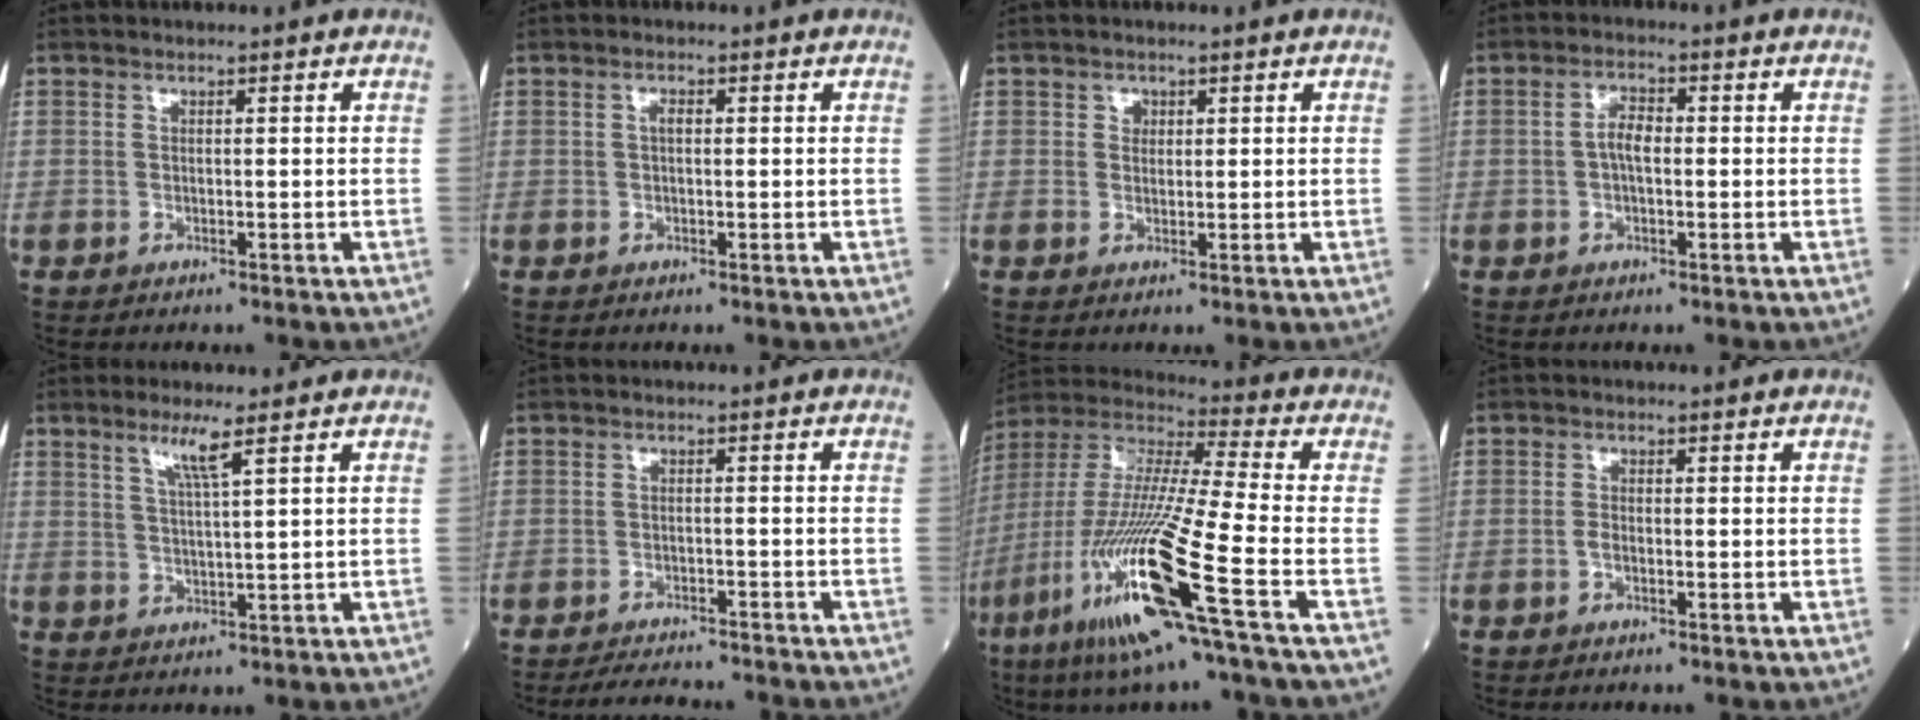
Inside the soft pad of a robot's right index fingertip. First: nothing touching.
{"total": 1.1, "force": [0.2, 0.5, 1.0], "torque": [-0.018, 0.003, 0.001]}
{"total": 1.2, "force": [0.4, 1.0, 0.4], "torque": [0.000, -0.001, 0.005]}
{"total": 3.0, "force": [-0.3, 1.3, 2.7], "torque": [-0.049, 0.011, -0.008]}
{"total": 3.8, "force": [2.2, -0.7, 3.0], "torque": [-0.063, -0.004, 0.046]}
{"total": 7.1, "force": [-6.8, 0.4, 2.0], "torque": [-0.025, -0.012, -0.100]}
{"total": 20.2, "force": [-8.4, -0.4, 18.4], "torque": [-0.405, -0.043, -0.171]}
{"total": 1.1, "force": [-0.4, 0.5, 0.9], "torque": [-0.016, 0.002, -0.005]}